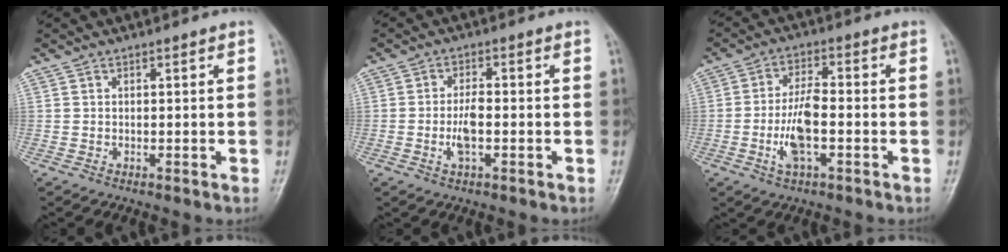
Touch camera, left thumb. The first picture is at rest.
{"total": 4.4, "force": [-1.1, 1.8, 3.9], "torque": [-0.075, 0.007, -0.021]}
{"total": 8.1, "force": [-2.1, 3.2, 7.2], "torque": [-0.143, 0.014, -0.040]}